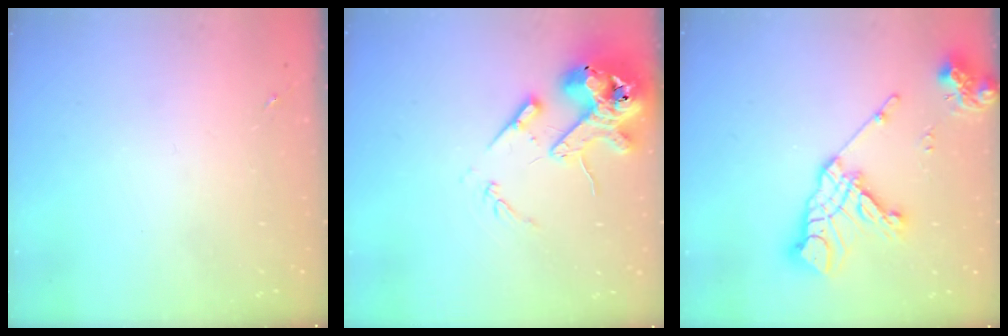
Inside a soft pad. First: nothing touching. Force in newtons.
{"total": 16.3, "press": 16.0, "slide": 2.6}
{"total": 16.5, "press": 16.4, "slide": 2.2}